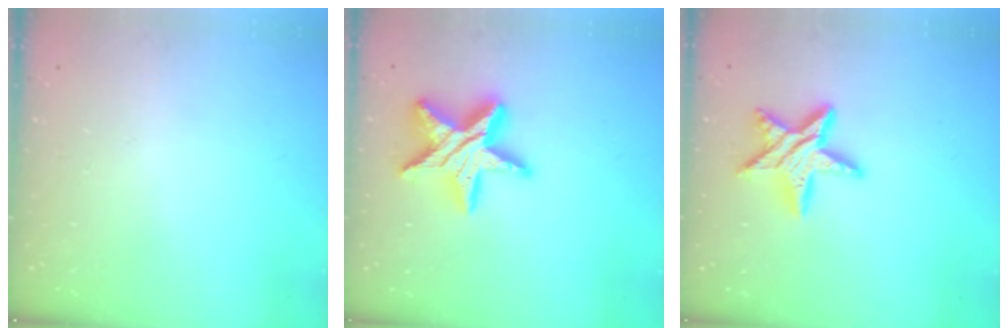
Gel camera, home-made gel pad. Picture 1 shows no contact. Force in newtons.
{"total": 17.1, "press": 17.1, "slide": 1.7}
{"total": 11.6, "press": 11.6, "slide": 0.6}